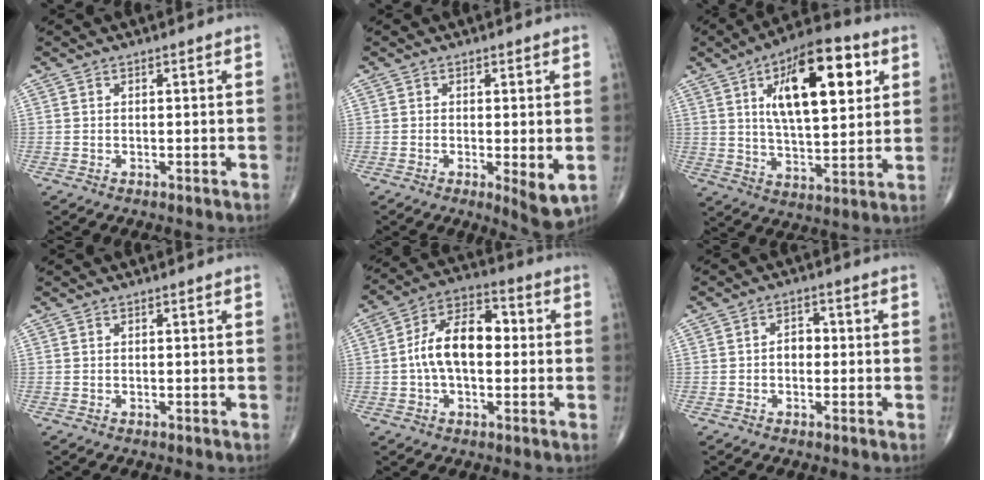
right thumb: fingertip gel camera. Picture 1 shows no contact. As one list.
[{"total": 4.9, "force": [-0.7, 1.4, 4.6], "torque": [-0.069, -0.016, -0.012]}, {"total": 19.9, "force": [6.8, 8.4, 16.7], "torque": [-0.237, -0.014, 0.109]}, {"total": 0.0}, {"total": 12.7, "force": [0.2, 7.4, 10.4], "torque": [-0.174, 0.034, -0.007]}, {"total": 3.0, "force": [-0.3, 2.2, 2.0], "torque": [-0.019, 0.013, -0.011]}]